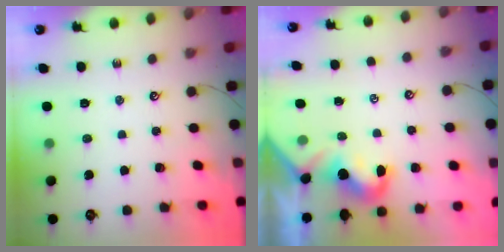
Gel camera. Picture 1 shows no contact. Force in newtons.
{"total": 2.1, "press": 2.0, "slide": 0.6}